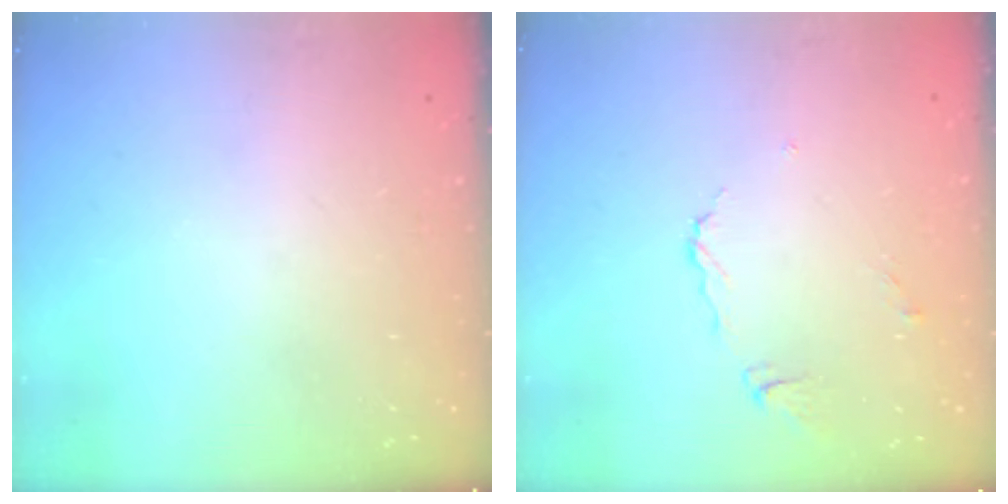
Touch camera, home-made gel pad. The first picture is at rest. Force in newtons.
{"total": 5.3, "press": 5.3, "slide": 0.3}